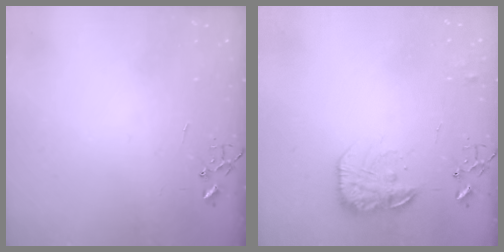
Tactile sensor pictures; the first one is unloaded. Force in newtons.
{"total": 15.5, "press": 15.5, "slide": 1.0}